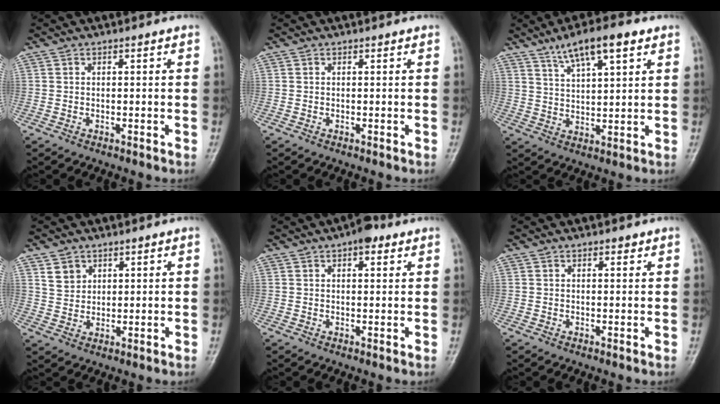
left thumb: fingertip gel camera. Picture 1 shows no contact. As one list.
[{"total": 0.0}, {"total": 9.9, "force": [5.9, 2.8, 7.4], "torque": [-0.119, -0.015, 0.104]}, {"total": 3.7, "force": [2.3, 2.8, 1.0], "torque": [-0.001, -0.016, 0.048]}, {"total": 4.4, "force": [2.5, 2.0, 3.1], "torque": [-0.029, -0.004, 0.029]}, {"total": 1.2, "force": [0.8, 0.5, 0.7], "torque": [-0.005, -0.003, 0.010]}]